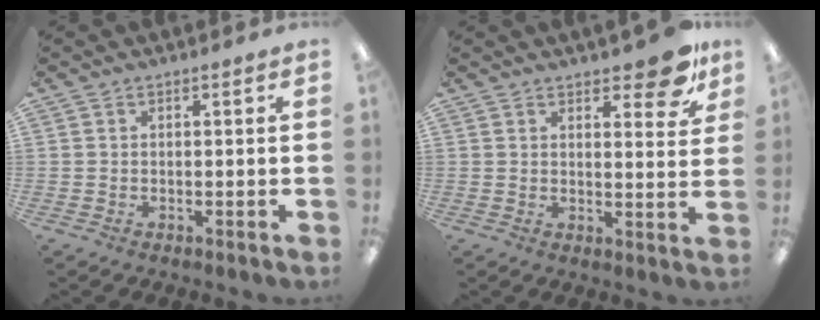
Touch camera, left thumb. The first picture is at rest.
{"total": 9.5, "force": [7.1, 3.2, 5.3], "torque": [-0.049, -0.048, 0.118]}